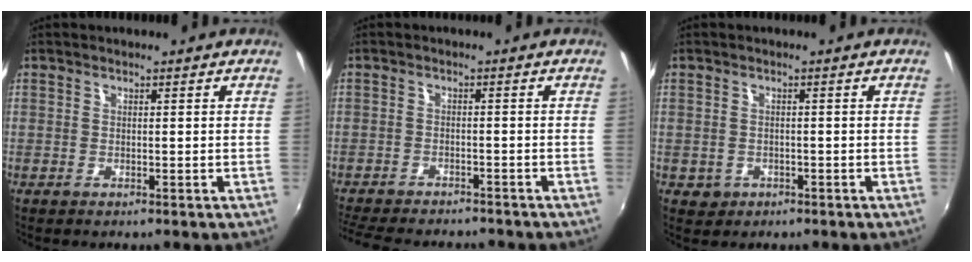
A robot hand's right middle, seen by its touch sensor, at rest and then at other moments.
{"total": 12.3, "force": [-10.9, 3.3, 4.7], "torque": [-0.119, -0.019, -0.168]}
{"total": 2.9, "force": [-1.0, 2.6, 0.9], "torque": [-0.026, -0.001, -0.008]}